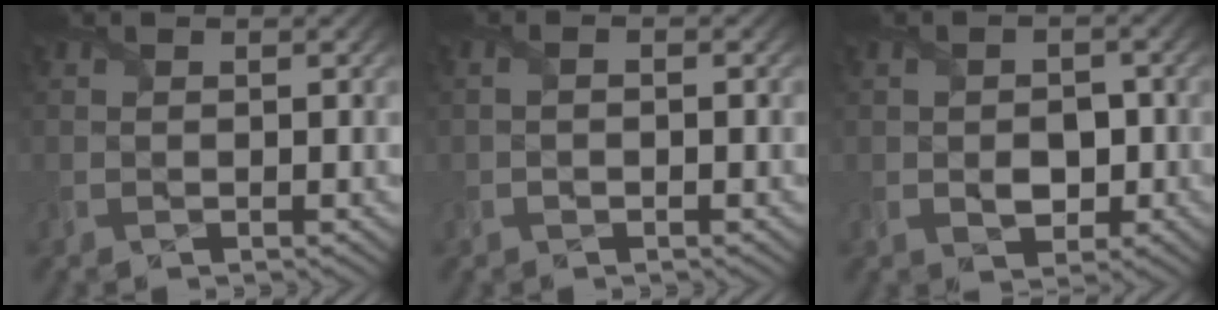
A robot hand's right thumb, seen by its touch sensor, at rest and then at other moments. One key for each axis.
{"total": 1.1, "fx": -0.5, "fy": 0.6, "fz": 0.7, "tx": -0.015, "ty": 0.000, "tz": -0.007}
{"total": 3.0, "fx": -0.7, "fy": 2.2, "fz": 1.9, "tx": -0.024, "ty": -0.004, "tz": -0.008}